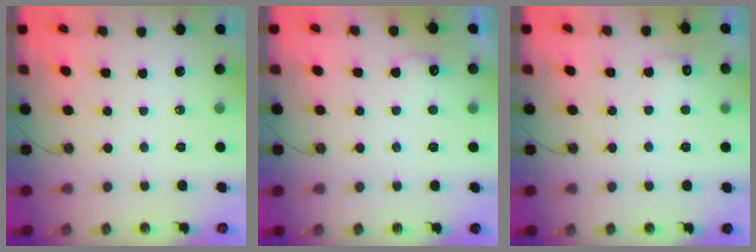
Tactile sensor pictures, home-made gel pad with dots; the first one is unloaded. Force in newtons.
{"total": 5.2, "press": 5.1, "slide": 1.3}
{"total": 6.7, "press": 6.7, "slide": 0.5}